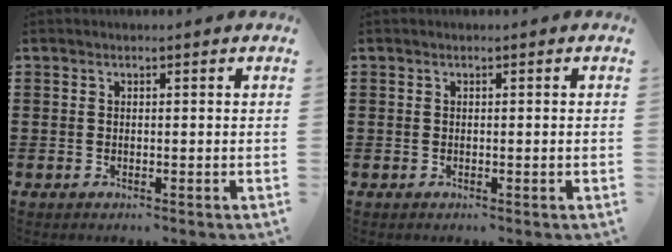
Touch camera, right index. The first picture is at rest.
{"total": 0.0}